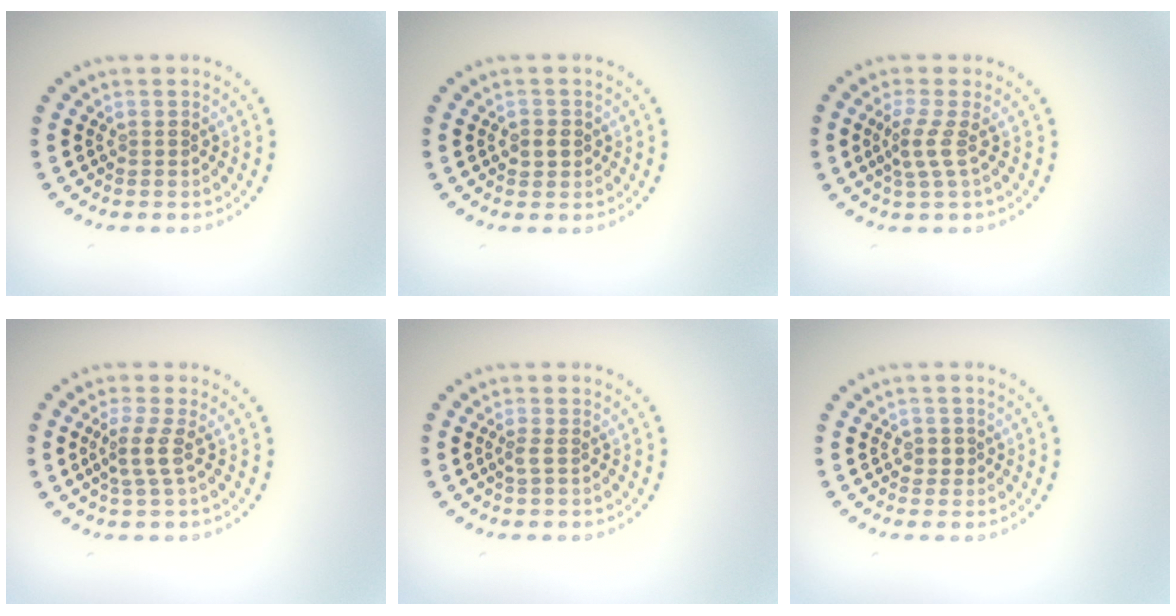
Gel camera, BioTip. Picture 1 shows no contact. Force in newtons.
{"total": 1.4, "press": 1.4, "slide": 0.3}
{"total": 2.1, "press": 1.5, "slide": 1.5}
{"total": 2.1, "press": 1.6, "slide": 1.3}
{"total": 0.8, "press": 0.6, "slide": 0.5}
{"total": 1.1, "press": 1.0, "slide": 0.5}